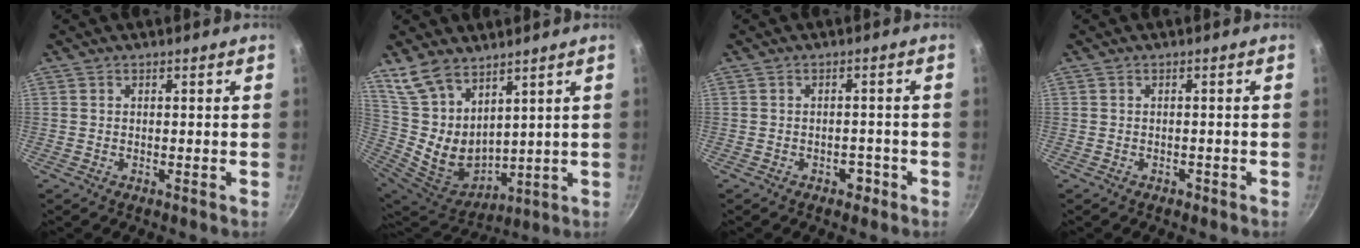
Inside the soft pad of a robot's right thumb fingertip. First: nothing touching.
{"total": 14.8, "force": [8.8, 8.4, 8.4], "torque": [-0.151, -0.064, 0.197]}
{"total": 2.5, "force": [-1.4, 1.7, 1.2], "torque": [0.000, 0.018, -0.012]}
{"total": 1.0, "force": [-0.7, 0.6, 0.3], "torque": [-0.002, 0.011, -0.003]}